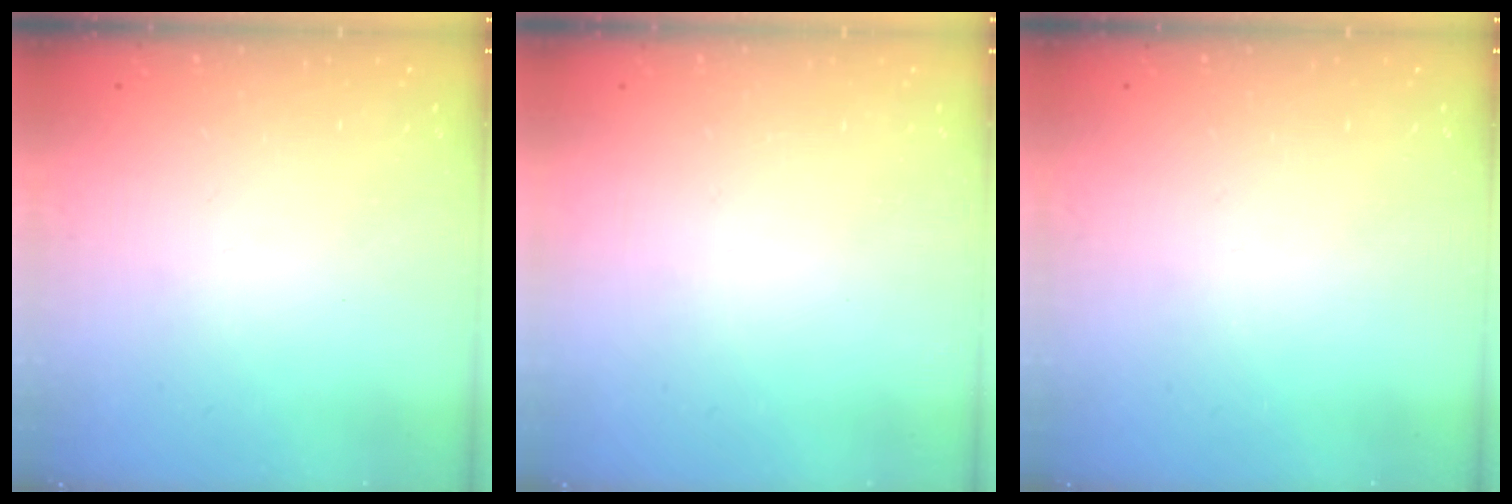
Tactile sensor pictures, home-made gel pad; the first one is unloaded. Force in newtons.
{"total": 1.7, "press": 1.7, "slide": 0.2}
{"total": 0.0}